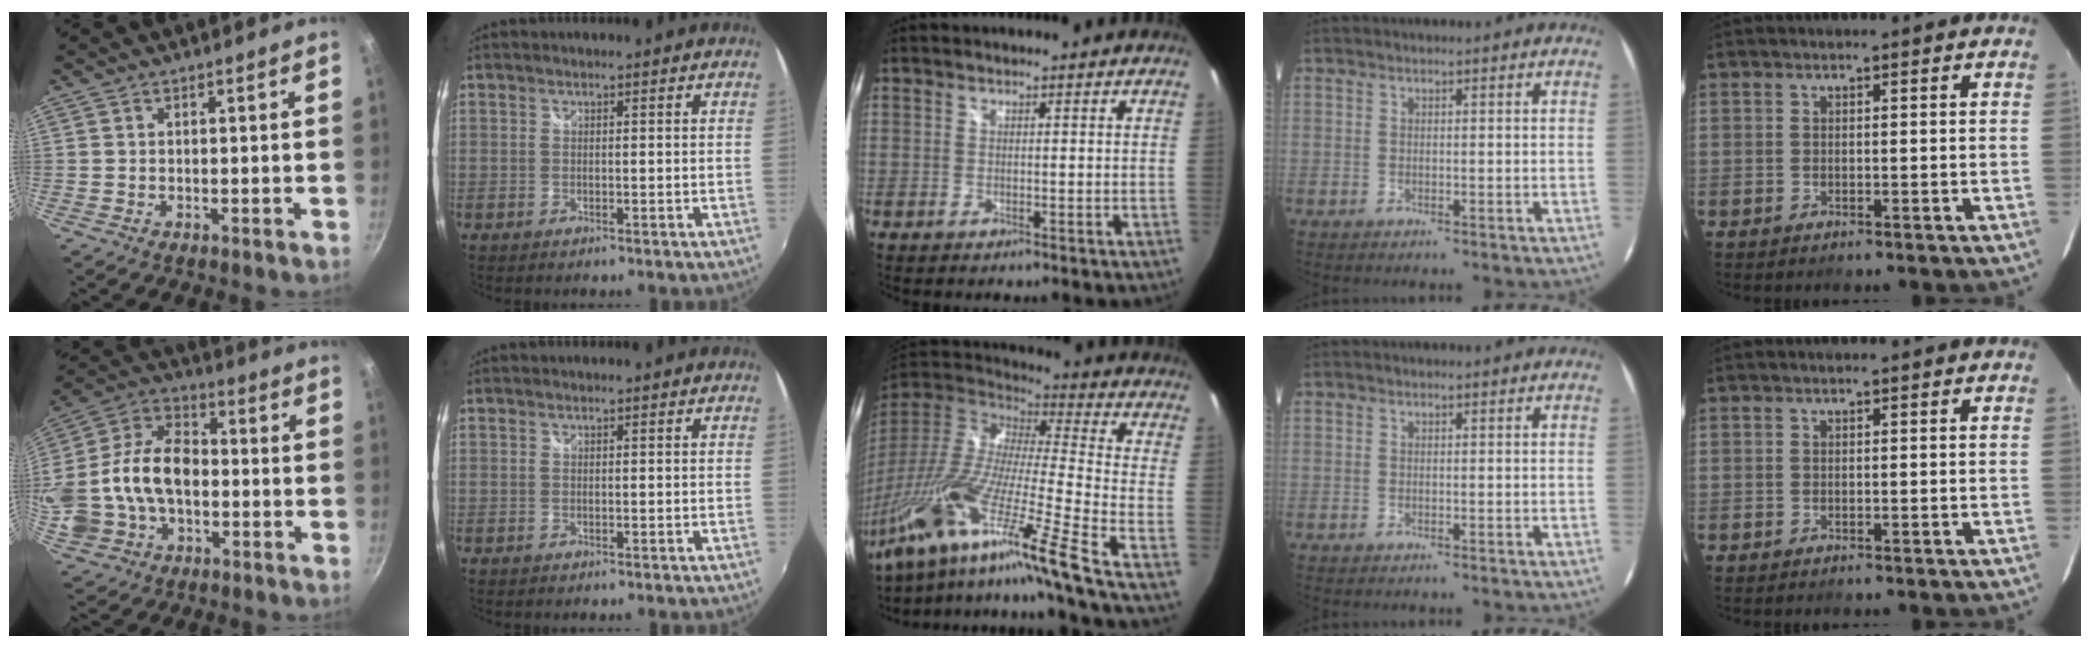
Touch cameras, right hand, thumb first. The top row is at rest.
{"thumb": {"total": 20.9, "force": [-2.3, 14.5, 14.8], "torque": [-0.288, 0.048, -0.043]}, "middle": {"total": 28.5, "force": [-19.5, -0.6, 20.8], "torque": [-0.324, -0.087, -0.352]}}